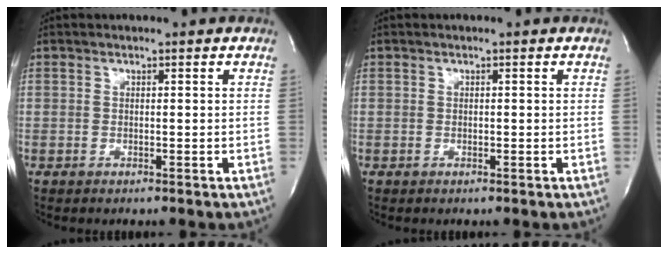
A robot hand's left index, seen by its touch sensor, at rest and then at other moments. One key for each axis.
{"total": 0.0}